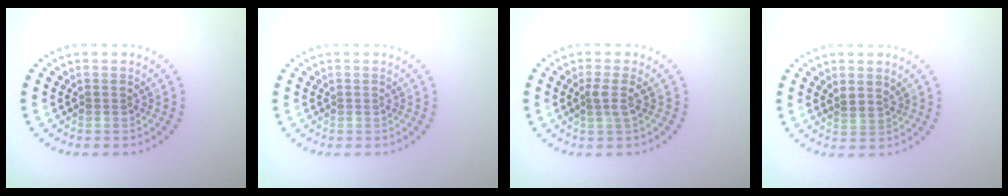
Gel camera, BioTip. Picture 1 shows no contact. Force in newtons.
{"total": 0.0}
{"total": 1.5, "press": 1.2, "slide": 1.0}
{"total": 1.1, "press": 0.8, "slide": 0.8}